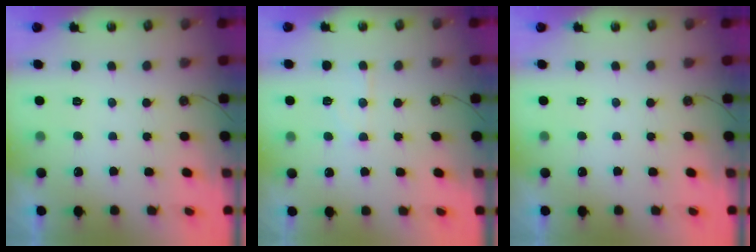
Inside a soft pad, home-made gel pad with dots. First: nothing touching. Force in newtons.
{"total": 6.9, "press": 6.9, "slide": 0.5}
{"total": 0.0}